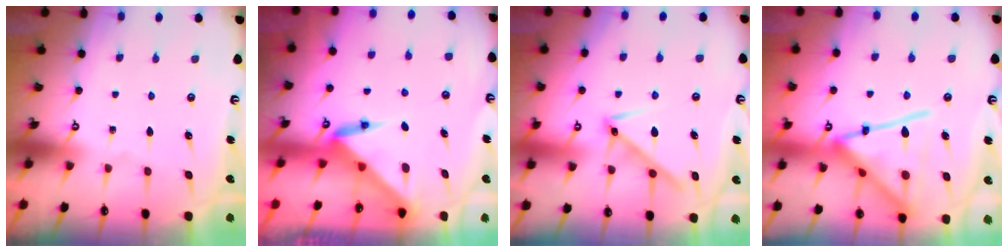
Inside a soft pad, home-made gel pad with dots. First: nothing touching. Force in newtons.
{"total": 3.6, "press": 3.6, "slide": 0.2}
{"total": 9.2, "press": 9.2, "slide": 0.6}
{"total": 20.5, "press": 20.4, "slide": 1.8}